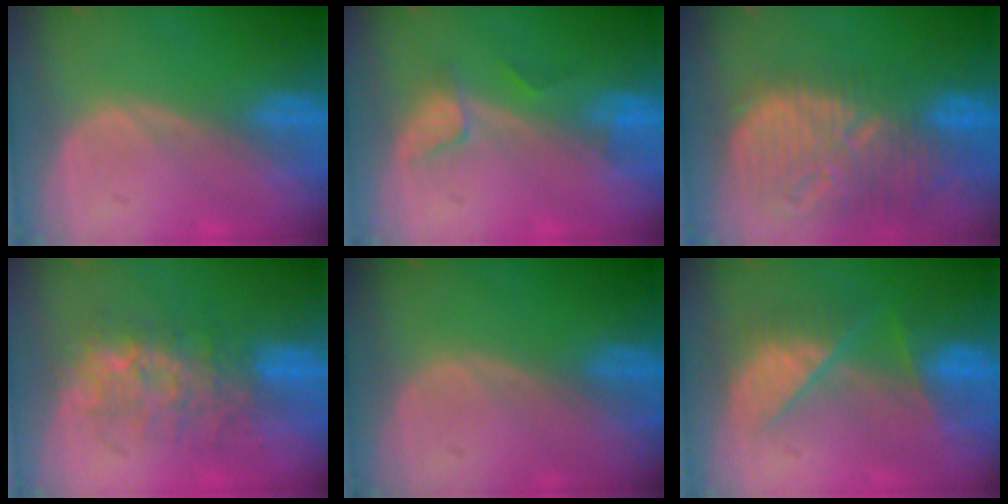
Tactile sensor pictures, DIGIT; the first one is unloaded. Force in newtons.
{"total": 2.8, "press": 2.7, "slide": 0.4}
{"total": 13.2, "press": 11.5, "slide": 6.7}
{"total": 7.7, "press": 7.5, "slide": 1.5}
{"total": 0.0}
{"total": 7.1, "press": 7.0, "slide": 1.4}